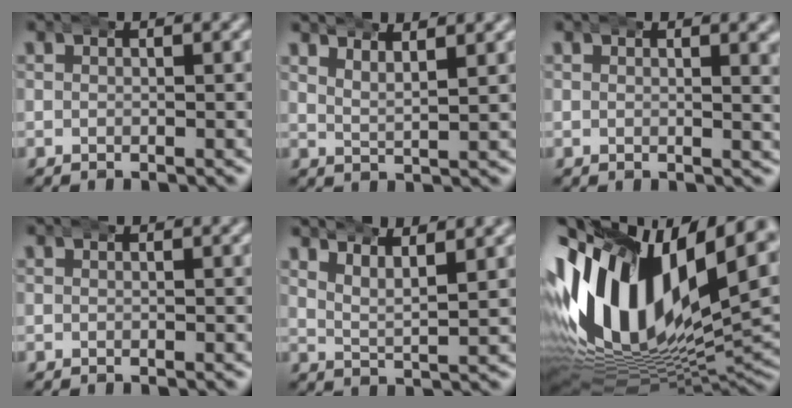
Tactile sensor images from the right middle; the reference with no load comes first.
{"total": 2.5, "force": [2.4, -0.1, 0.6], "torque": [-0.026, -0.008, 0.049]}
{"total": 1.4, "force": [0.8, -0.2, 1.1], "torque": [-0.012, -0.005, 0.015]}
{"total": 0.0}
{"total": 3.5, "force": [3.2, 0.6, 1.3], "torque": [-0.036, -0.004, 0.057]}
{"total": 25.3, "force": [1.1, 15.6, 19.9], "torque": [-0.345, -0.024, 0.028]}